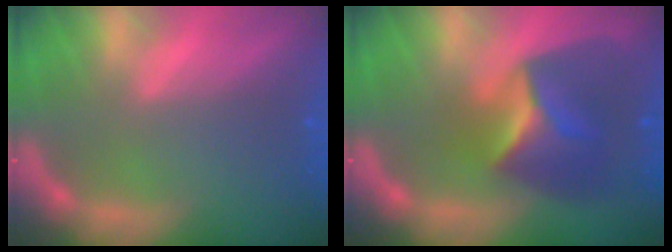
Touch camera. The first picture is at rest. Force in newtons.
{"total": 7.4}